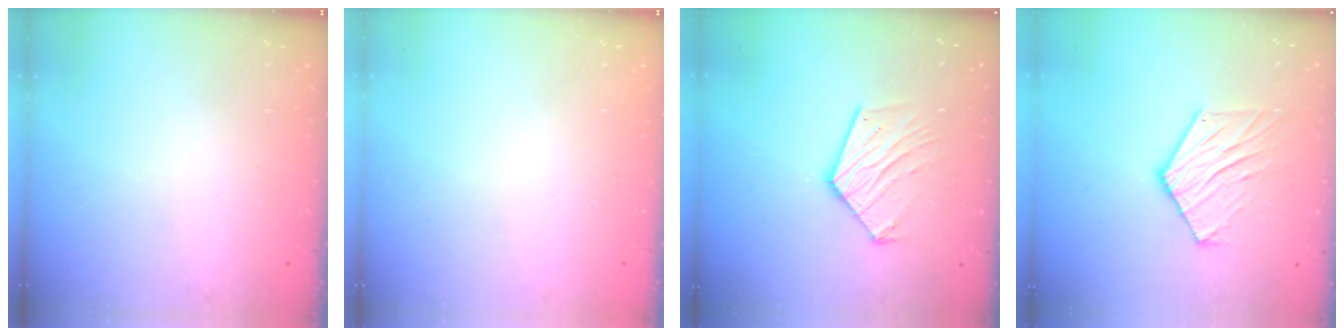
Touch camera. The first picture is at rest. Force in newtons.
{"total": 0.0}
{"total": 12.4, "press": 12.4, "slide": 0.5}
{"total": 11.4, "press": 11.4, "slide": 1.0}